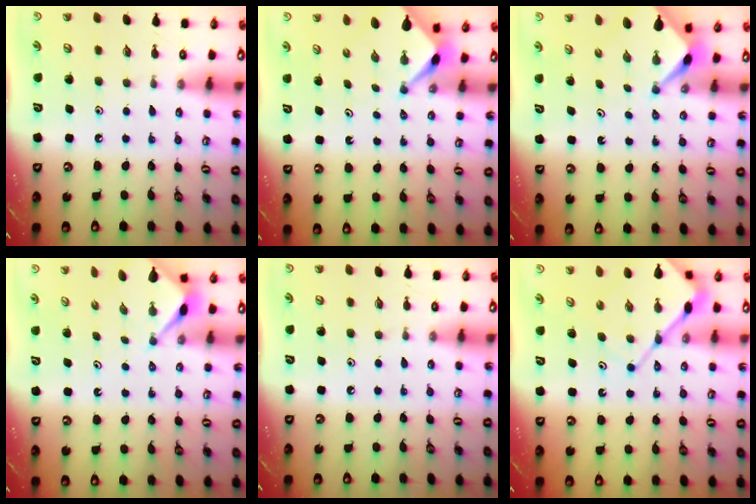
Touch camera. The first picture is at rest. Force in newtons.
{"total": 2.6, "press": 2.5, "slide": 0.3}
{"total": 2.6, "press": 2.6, "slide": 0.3}
{"total": 3.0, "press": 3.0, "slide": 0.3}
{"total": 0.0}
{"total": 8.6, "press": 8.5, "slide": 0.9}